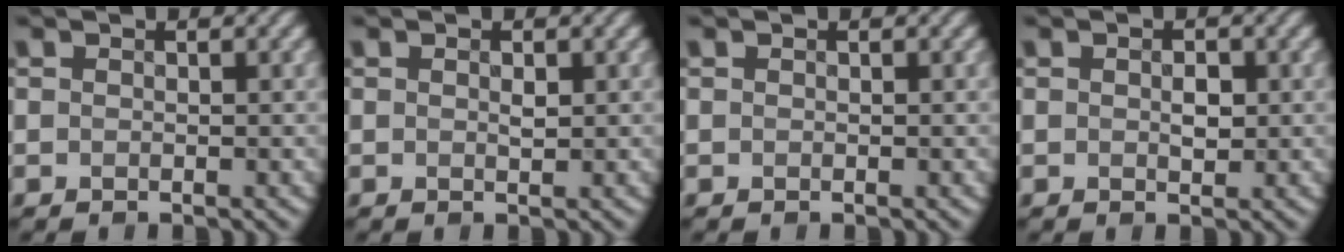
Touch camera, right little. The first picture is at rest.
{"total": 0.8, "force": [0.2, 0.3, 0.7], "torque": [-0.012, 0.002, 0.004]}
{"total": 0.0}
{"total": 1.4, "force": [0.1, 0.8, 1.2], "torque": [-0.020, 0.001, 0.001]}